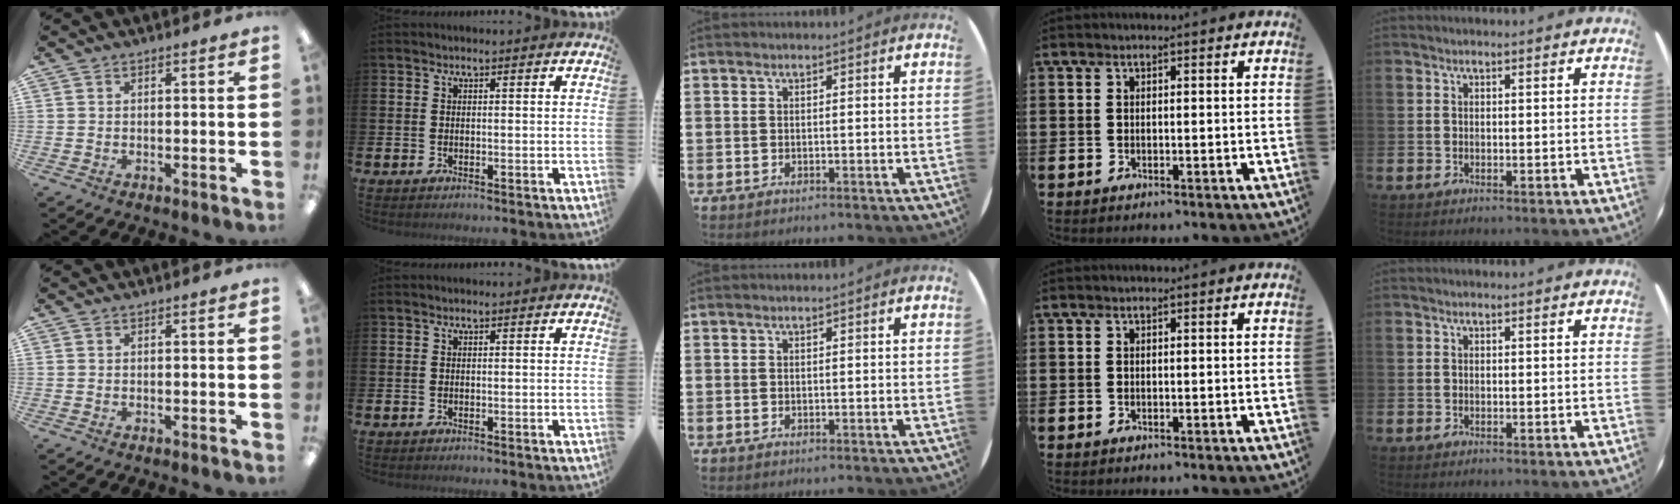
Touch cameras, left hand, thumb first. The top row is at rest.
{}